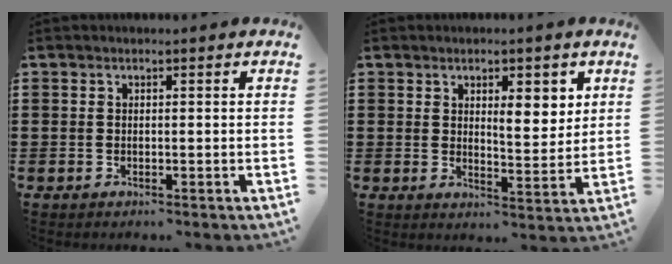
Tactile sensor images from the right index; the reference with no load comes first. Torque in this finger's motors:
{"motor_torque": [0.17, 0.09, 0.09, 0.07]}